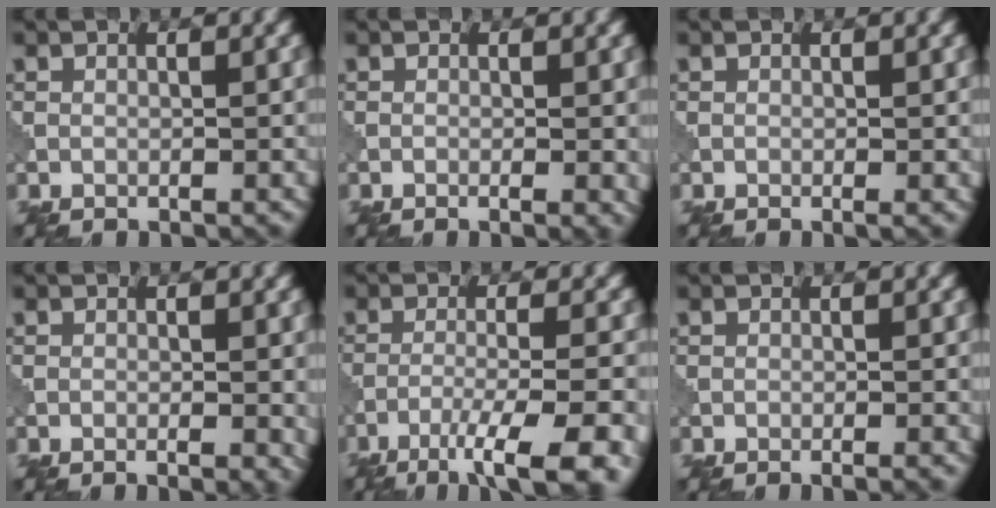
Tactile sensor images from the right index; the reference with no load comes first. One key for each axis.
{"total": 1.7, "fx": -0.3, "fy": 0.3, "fz": 1.7, "tx": -0.023, "ty": -0.004, "tz": -0.007}
{"total": 0.6, "fx": -0.1, "fy": 0.1, "fz": 0.6, "tx": -0.010, "ty": -0.004, "tz": -0.004}
{"total": 2.0, "fx": -0.4, "fy": 0.5, "fz": 1.9, "tx": -0.024, "ty": -0.003, "tz": -0.009}
{"total": 8.9, "fx": -5.9, "fy": 1.7, "fz": 6.5, "tx": -0.093, "ty": -0.004, "tz": -0.091}
{"total": 1.1, "fx": -0.5, "fy": 0.2, "fz": 0.9, "tx": -0.006, "ty": -0.001, "tz": -0.013}